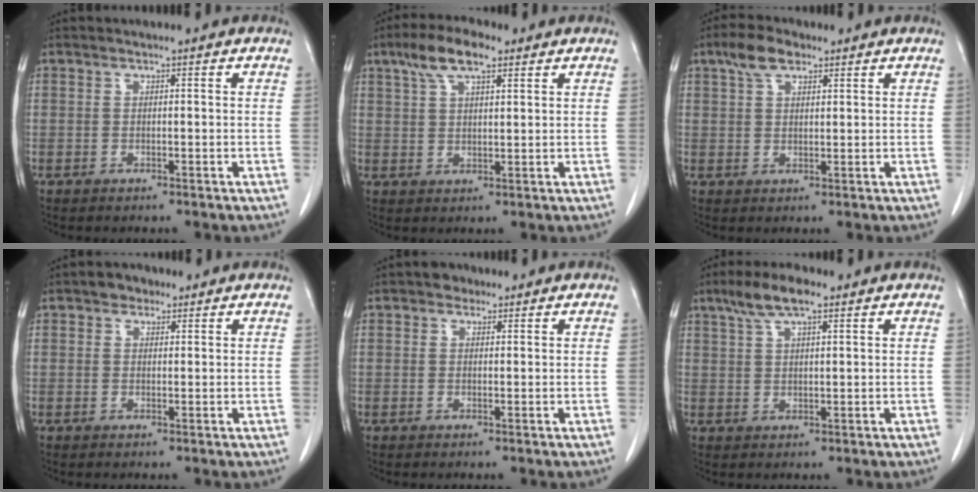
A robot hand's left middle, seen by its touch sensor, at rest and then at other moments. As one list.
[{"total": 7.4, "force": [4.5, 2.3, 5.4], "torque": [-0.108, 0.020, 0.081]}, {"total": 5.0, "force": [3.1, 2.3, 3.1], "torque": [-0.063, 0.015, 0.058]}, {"total": 2.5, "force": [1.6, 1.7, 0.9], "torque": [-0.013, 0.008, 0.021]}, {"total": 2.0, "force": [1.3, 1.4, 0.6], "torque": [-0.008, 0.008, 0.016]}, {"total": 6.3, "force": [4.2, 1.5, 4.5], "torque": [-0.094, 0.017, 0.077]}]